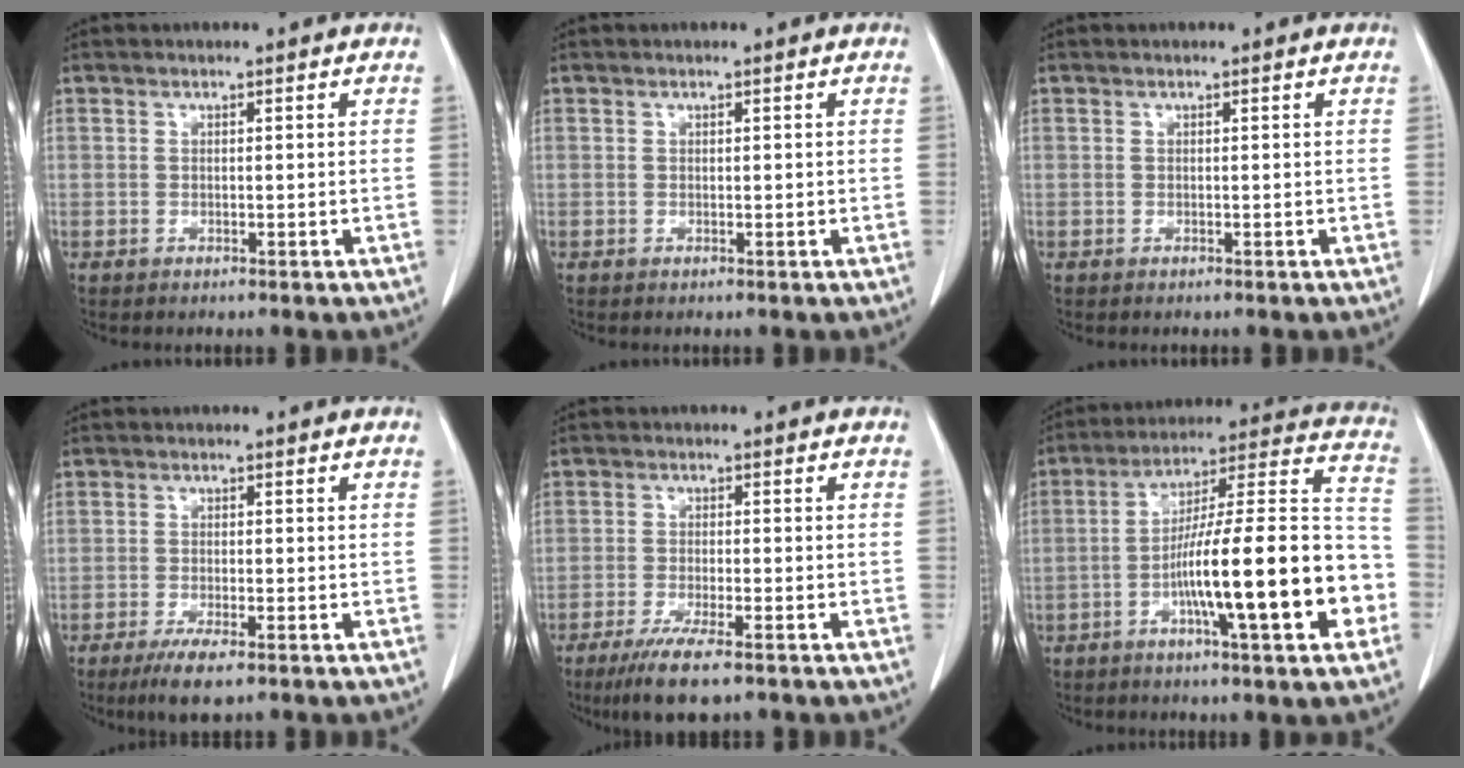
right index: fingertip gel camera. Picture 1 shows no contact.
{"total": 0.0}
{"total": 0.0}
{"total": 4.7, "force": [-3.0, 0.9, 3.6], "torque": [-0.068, -0.011, -0.048]}
{"total": 7.5, "force": [-5.0, 0.8, 5.5], "torque": [-0.096, -0.019, -0.079]}
{"total": 21.7, "force": [-6.3, 2.2, 20.7], "torque": [-0.277, 0.016, -0.097]}